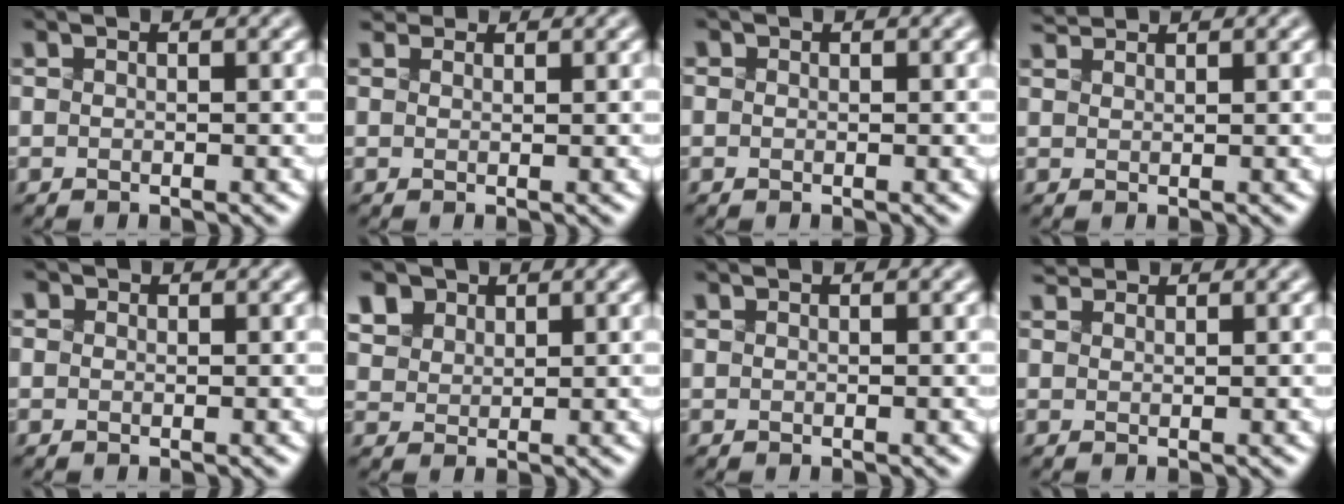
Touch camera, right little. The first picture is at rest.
{"total": 1.5, "force": [1.3, 0.7, 0.3], "torque": [-0.021, -0.001, 0.031]}
{"total": 1.2, "force": [0.6, 0.9, 0.5], "torque": [-0.011, 0.012, 0.002]}
{"total": 1.2, "force": [1.2, 0.0, 0.0], "torque": [-0.010, 0.010, 0.032]}
{"total": 2.5, "force": [1.4, 1.8, 1.2], "torque": [-0.024, 0.019, 0.003]}
{"total": 8.2, "force": [4.7, 5.6, 3.7], "torque": [-0.102, 0.027, 0.076]}
{"total": 0.0}
{"total": 1.2, "force": [1.1, 0.3, 0.1], "torque": [-0.011, 0.001, 0.027]}